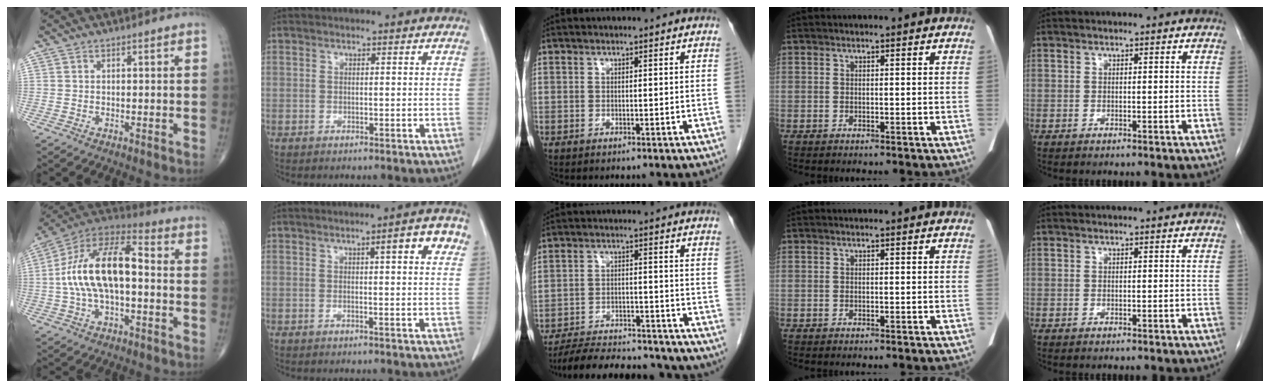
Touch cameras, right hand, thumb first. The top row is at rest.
{"thumb": {"total": 17.5, "force": [-0.4, 8.4, 15.4], "torque": [-0.288, 0.046, -0.016]}, "index": {"total": 5.2, "force": [2.0, 0.4, 4.8], "torque": [-0.058, 0.007, 0.019]}, "middle": {"total": 18.2, "force": [-16.5, 4.2, 6.5], "torque": [-0.115, -0.004, -0.226]}}